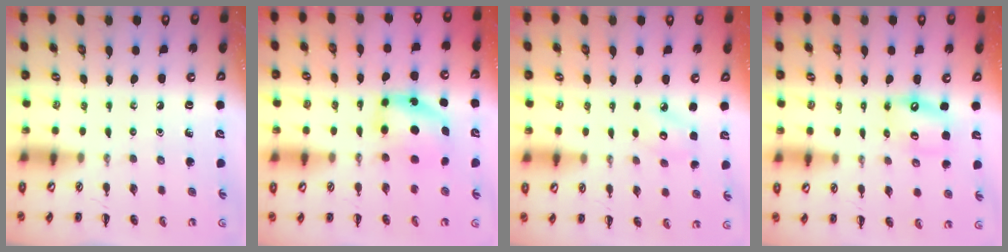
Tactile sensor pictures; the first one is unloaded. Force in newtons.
{"total": 6.6, "press": 6.5, "slide": 1.0}
{"total": 4.0, "press": 3.9, "slide": 0.8}
{"total": 9.7, "press": 9.4, "slide": 2.2}